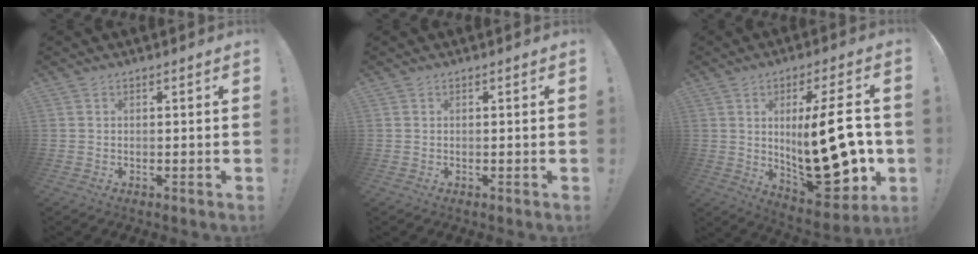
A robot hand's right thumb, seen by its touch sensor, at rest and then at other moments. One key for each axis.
{"total": 0.0}
{"total": 25.1, "fx": -0.2, "fy": 9.4, "fz": 23.3, "tx": -0.347, "ty": -0.011, "tz": 0.008}